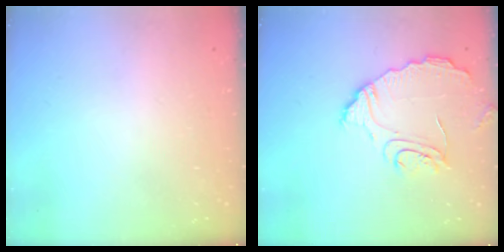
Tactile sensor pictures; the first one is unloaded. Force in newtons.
{"total": 10.6, "press": 10.6, "slide": 0.7}